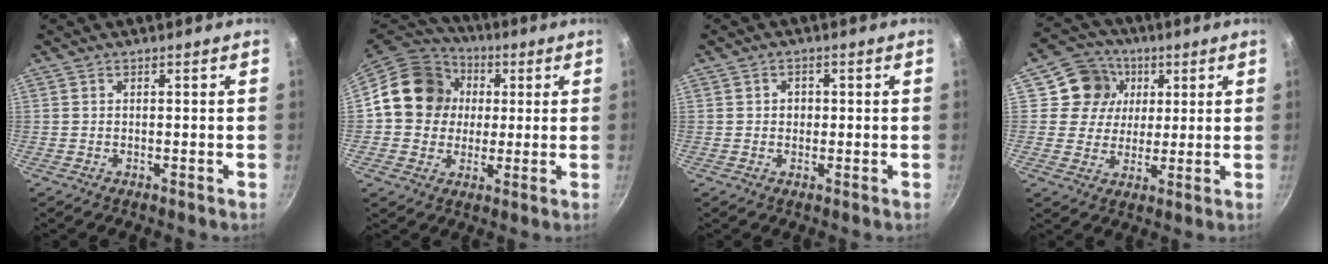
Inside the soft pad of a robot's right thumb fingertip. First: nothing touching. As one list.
[{"total": 15.6, "force": [2.1, 13.8, 7.0], "torque": [-0.092, 0.024, 0.022]}, {"total": 2.2, "force": [0.1, 1.9, 1.0], "torque": [-0.006, 0.001, 0.000]}, {"total": 9.8, "force": [3.0, 8.9, 2.7], "torque": [-0.006, 0.000, 0.041]}]